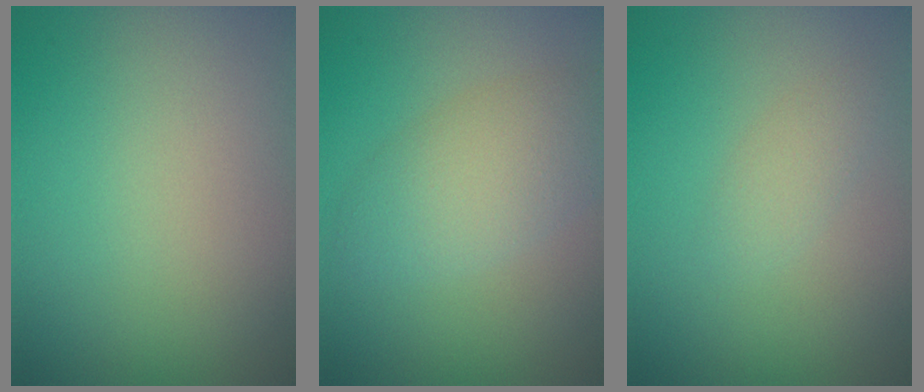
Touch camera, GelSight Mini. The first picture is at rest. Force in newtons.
{"total": 3.9, "press": 3.9, "slide": 0.1}
{"total": 1.3, "press": 1.3, "slide": 0.0}